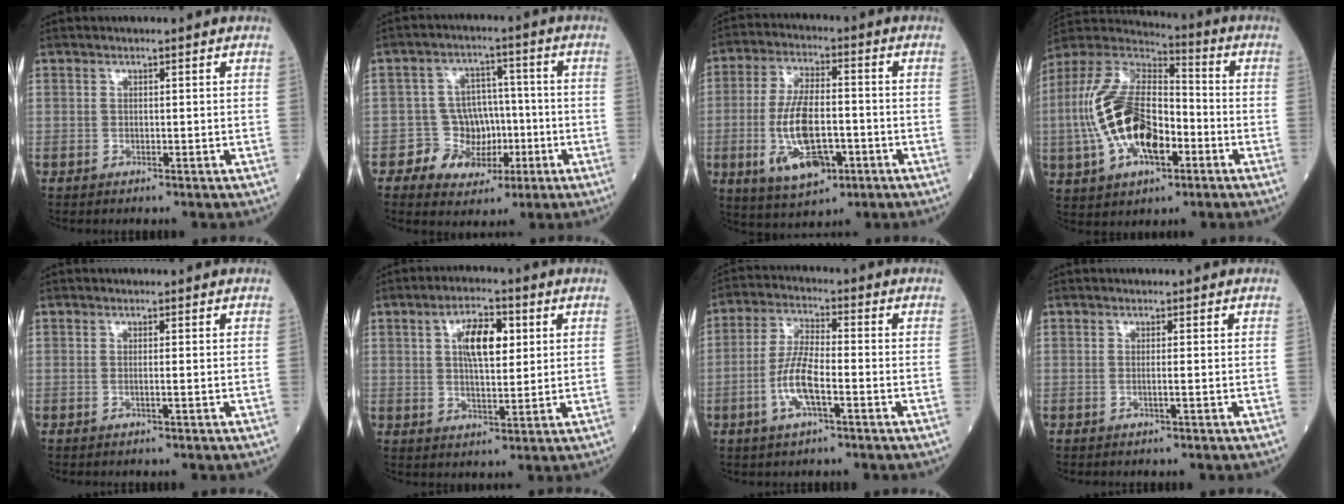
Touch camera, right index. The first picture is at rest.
{"total": 7.0, "force": [-2.1, 6.4, 2.0], "torque": [-0.020, 0.021, -0.026]}
{"total": 12.4, "force": [-3.6, 4.9, 10.8], "torque": [-0.218, -0.005, -0.058]}
{"total": 18.4, "force": [-3.8, 8.7, 15.7], "torque": [-0.340, 0.014, -0.067]}
{"total": 0.6, "force": [-0.1, -0.2, 0.6], "torque": [-0.011, 0.000, -0.004]}
{"total": 7.5, "force": [2.2, 2.8, 6.6], "torque": [-0.116, 0.010, 0.038]}
{"total": 7.6, "force": [-2.6, 1.8, 6.9], "torque": [-0.147, 0.001, -0.053]}
{"total": 0.8, "force": [-0.2, -0.2, 0.7], "torque": [-0.014, 0.000, -0.004]}